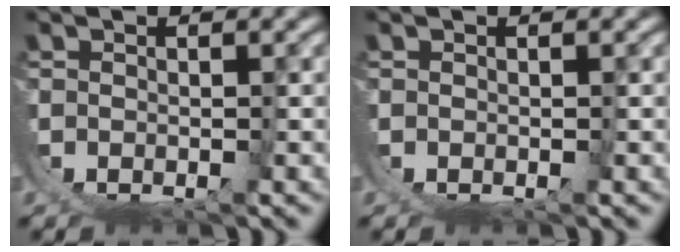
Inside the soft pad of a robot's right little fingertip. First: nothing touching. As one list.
[{"total": 0.0}]